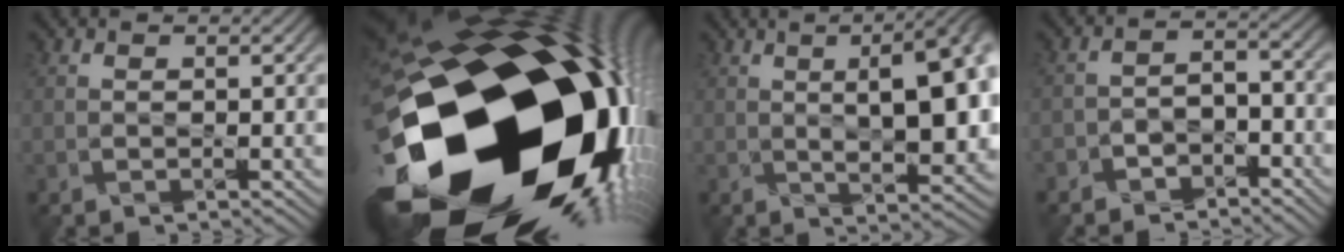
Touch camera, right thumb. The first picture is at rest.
{"total": 23.8, "force": [-6.8, 16.0, 16.2], "torque": [-0.286, -0.088, -0.091]}
{"total": 11.2, "force": [1.3, 4.2, 10.4], "torque": [-0.130, 0.020, 0.008]}
{"total": 4.6, "force": [-3.7, 2.5, 1.2], "torque": [-0.017, -0.001, -0.073]}